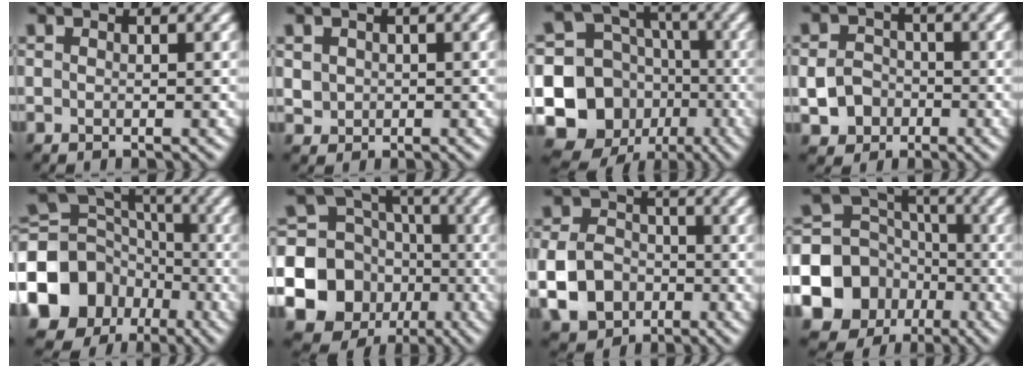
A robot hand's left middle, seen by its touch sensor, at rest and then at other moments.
{"total": 1.9, "force": [0.4, 1.7, 0.6], "torque": [-0.021, 0.000, 0.018]}
{"total": 14.1, "force": [-4.2, 12.3, 5.3], "torque": [-0.129, -0.011, -0.087]}
{"total": 3.6, "force": [-1.3, 3.0, 1.4], "torque": [-0.020, -0.001, -0.027]}
{"total": 14.2, "force": [-5.7, 11.7, 5.6], "torque": [-0.143, -0.017, -0.117]}
{"total": 16.6, "force": [-4.6, 15.2, 5.0], "torque": [-0.132, -0.032, -0.095]}
{"total": 6.4, "force": [-2.2, 5.1, 3.2], "torque": [-0.074, -0.006, -0.051]}
{"total": 14.2, "force": [-5.3, 12.5, 4.3], "torque": [-0.114, -0.033, -0.108]}